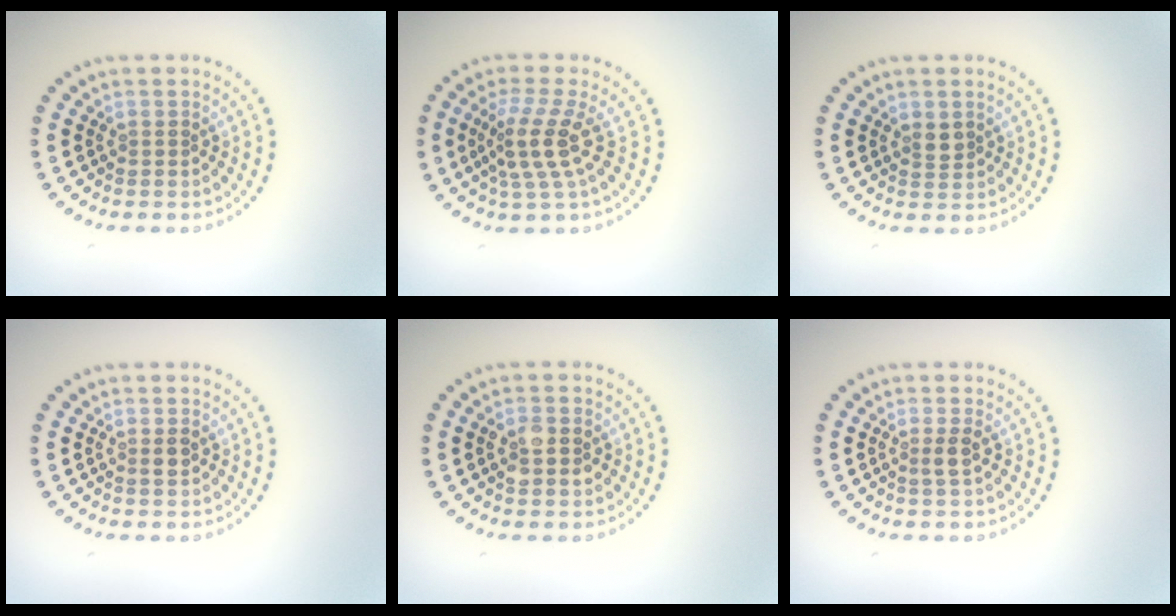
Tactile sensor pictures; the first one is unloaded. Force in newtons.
{"total": 3.7, "press": 2.9, "slide": 2.3}
{"total": 1.3, "press": 1.1, "slide": 0.7}
{"total": 1.1, "press": 1.1, "slide": 0.3}
{"total": 2.8, "press": 2.8, "slide": 0.1}
{"total": 1.3, "press": 1.2, "slide": 0.7}